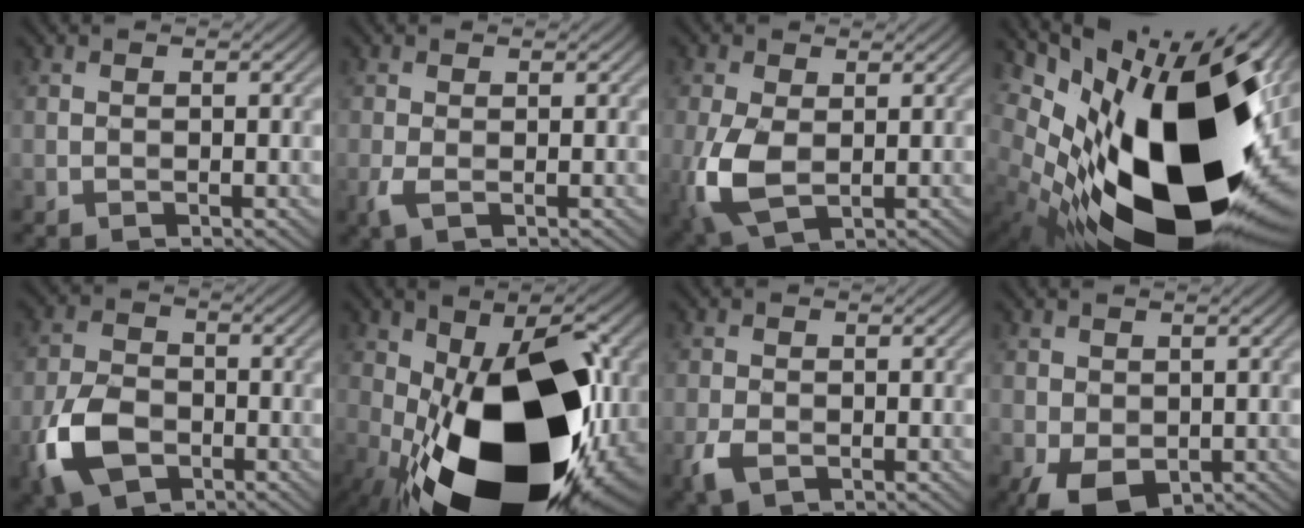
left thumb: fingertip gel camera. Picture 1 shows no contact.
{"total": 2.4, "force": [-0.1, 1.6, 1.8], "torque": [-0.049, 0.001, -0.008]}
{"total": 8.7, "force": [-0.3, 5.9, 6.4], "torque": [-0.183, -0.006, -0.008]}
{"total": 23.2, "force": [-1.0, 13.3, 19.0], "torque": [-0.354, -0.071, 0.008]}
{"total": 9.1, "force": [-3.9, 6.1, 5.5], "torque": [-0.137, -0.012, -0.087]}
{"total": 23.6, "force": [-6.6, 12.4, 18.9], "torque": [-0.309, -0.039, -0.079]}
{"total": 3.4, "force": [-1.3, 2.4, 2.1], "torque": [-0.058, -0.005, -0.032]}
{"total": 5.0, "force": [-1.1, 3.7, 3.2], "torque": [-0.074, -0.007, -0.024]}